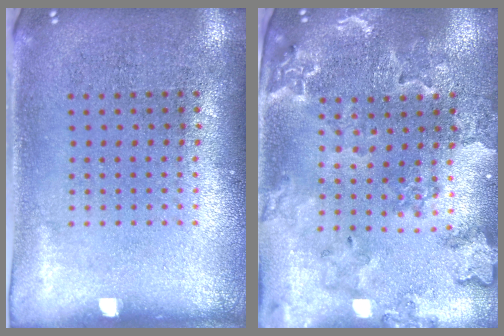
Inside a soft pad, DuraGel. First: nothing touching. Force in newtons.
{"total": 1.9, "press": 1.9, "slide": 0.2}